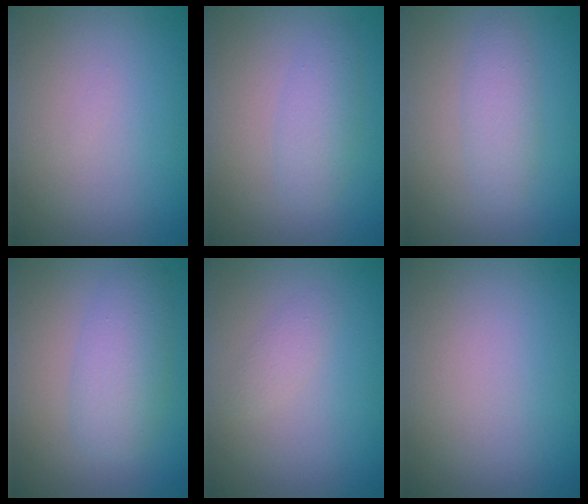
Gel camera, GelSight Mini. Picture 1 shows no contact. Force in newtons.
{"total": 2.2, "press": 2.2, "slide": 0.1}
{"total": 1.9, "press": 1.9, "slide": 0.1}
{"total": 3.8, "press": 3.8, "slide": 0.1}
{"total": 1.0, "press": 1.0, "slide": 0.1}
{"total": 0.0}